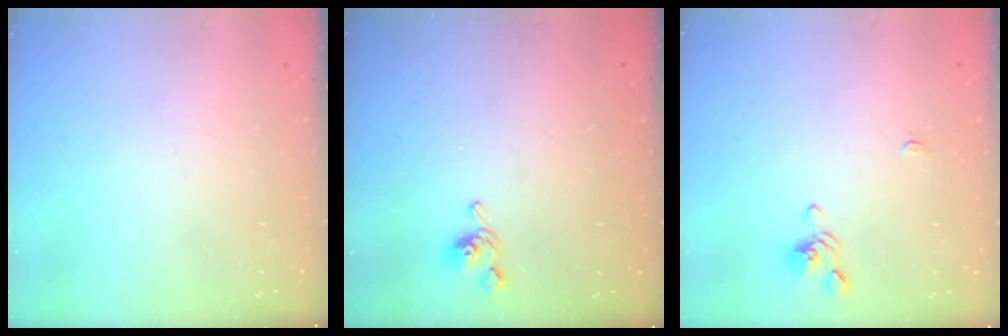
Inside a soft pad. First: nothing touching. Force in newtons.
{"total": 4.7, "press": 4.7, "slide": 0.5}
{"total": 1.0, "press": 0.9, "slide": 0.5}